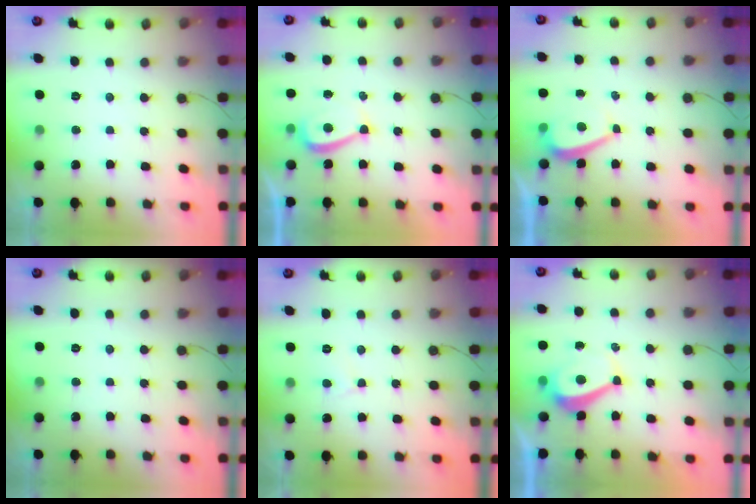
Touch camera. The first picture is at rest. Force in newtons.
{"total": 4.7, "press": 4.6, "slide": 0.7}
{"total": 2.0, "press": 1.9, "slide": 0.6}
{"total": 0.0}
{"total": 5.0, "press": 5.0, "slide": 0.6}
{"total": 4.0, "press": 4.0, "slide": 0.6}